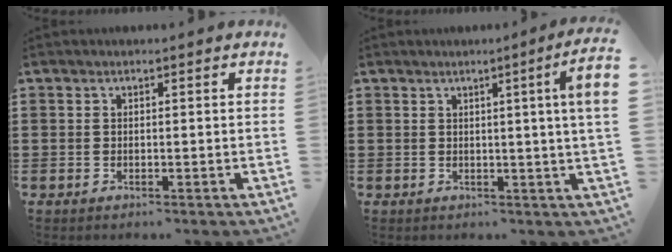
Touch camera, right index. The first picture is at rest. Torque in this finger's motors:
{"motor_torque": [1.23, 0.01, 0.34, 0.11]}